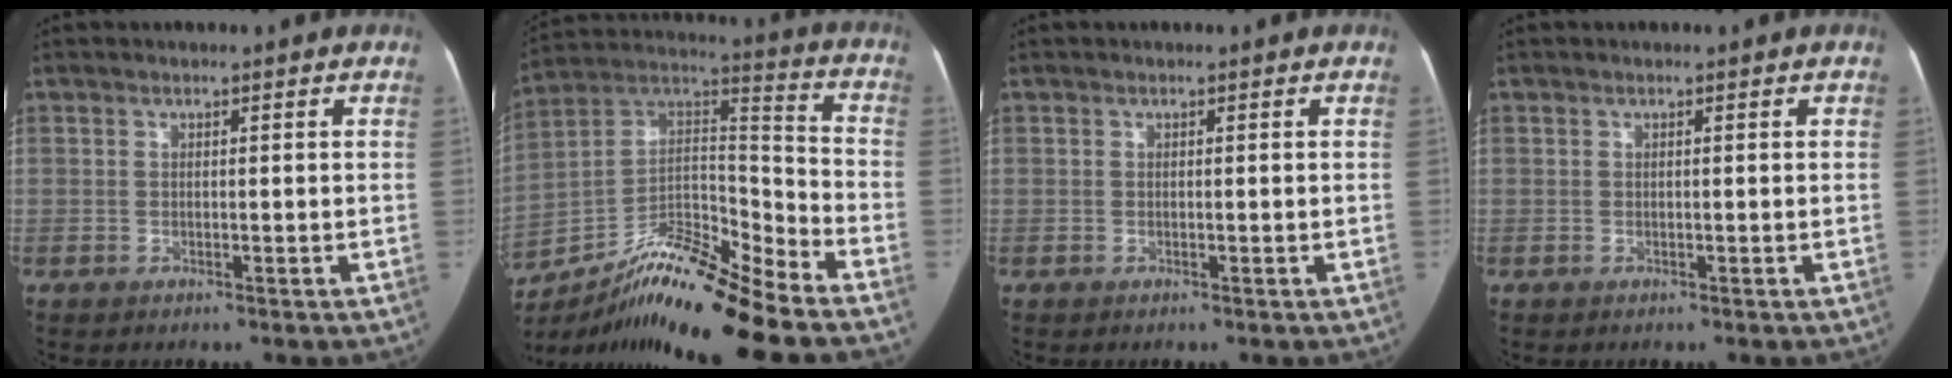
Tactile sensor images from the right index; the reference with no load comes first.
{"total": 17.9, "force": [-14.4, 1.1, 10.6], "torque": [-0.194, 0.040, -0.250]}
{"total": 0.0}
{"total": 0.0}